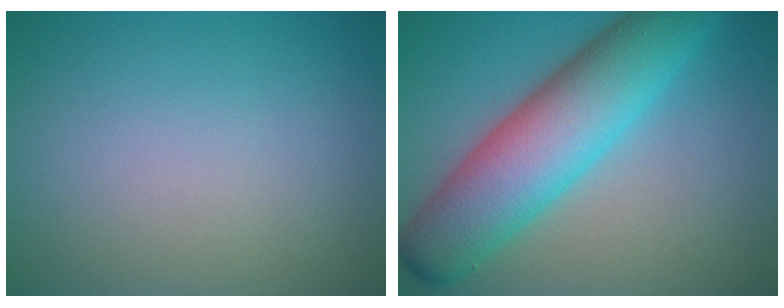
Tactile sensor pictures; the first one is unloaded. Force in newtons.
{"total": 9.8, "press": 9.8, "slide": 0.2}